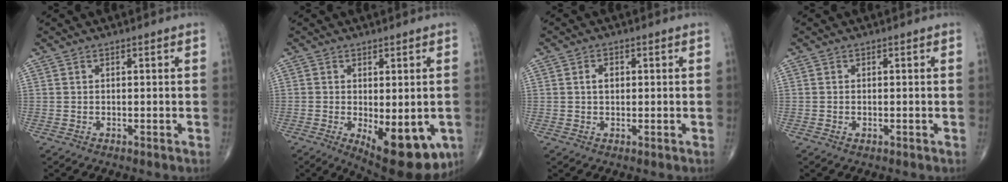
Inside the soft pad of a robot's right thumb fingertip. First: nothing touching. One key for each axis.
{"total": 14.1, "fx": -4.8, "fy": 6.2, "fz": 11.7, "tx": -0.139, "ty": -0.017, "tz": -0.052}
{"total": 2.3, "fx": 0.4, "fy": 1.6, "fz": 1.6, "tx": -0.025, "ty": 0.005, "tz": 0.006}
{"total": 0.7, "fx": -0.2, "fy": 0.4, "fz": 0.6, "tx": -0.013, "ty": 0.001, "tz": -0.003}